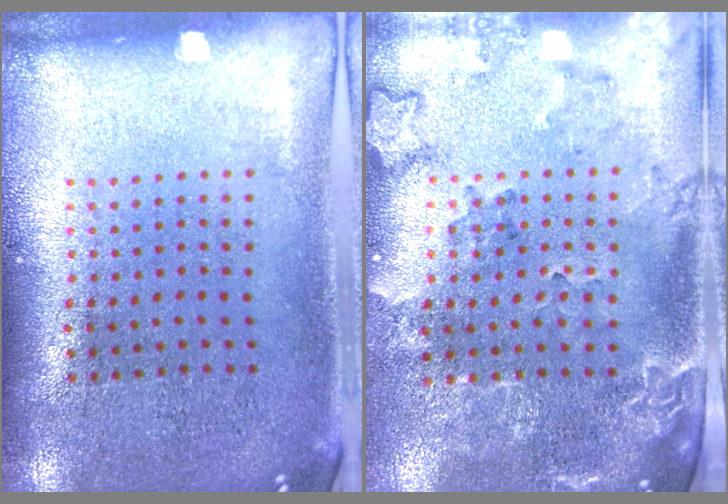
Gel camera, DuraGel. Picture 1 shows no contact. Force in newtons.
{"total": 1.9, "press": 1.7, "slide": 0.8}